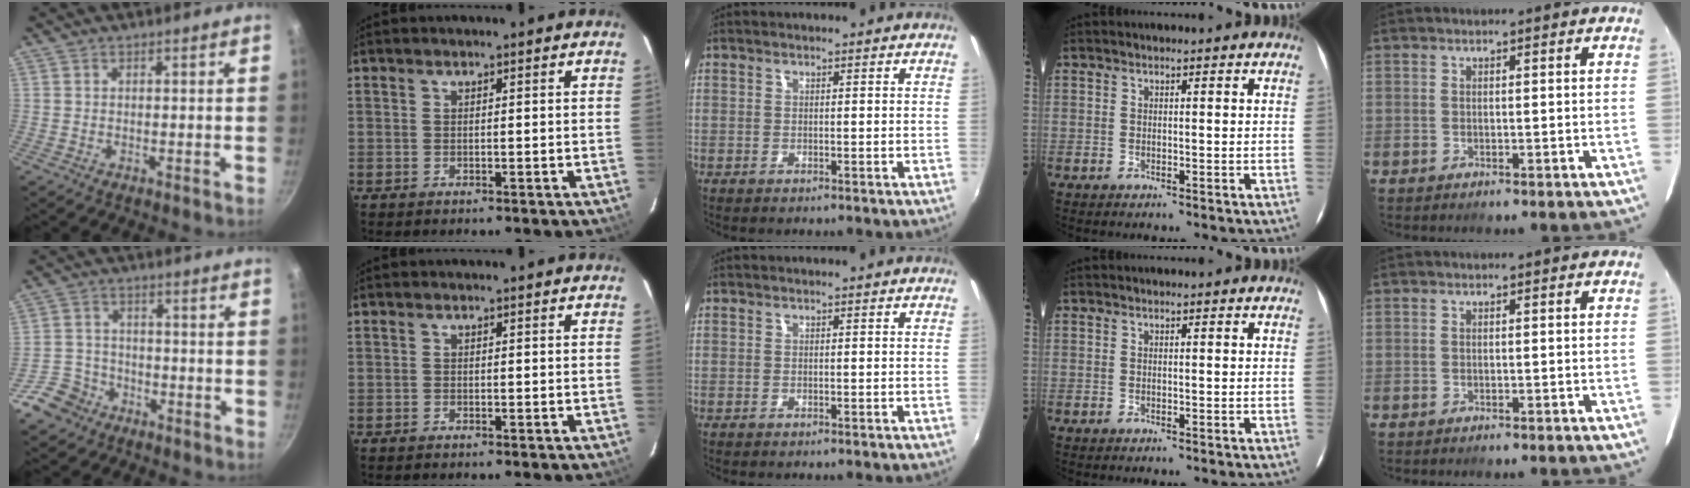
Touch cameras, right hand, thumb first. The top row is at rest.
{"thumb": {"total": 7.1, "force": [-4.4, 5.3, 1.8], "torque": [-0.019, 0.041, -0.085]}}